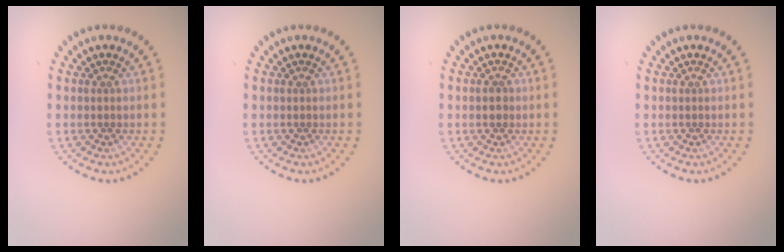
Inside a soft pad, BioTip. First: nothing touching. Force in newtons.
{"total": 0.0}
{"total": 1.2, "press": 1.2, "slide": 0.2}
{"total": 0.0}